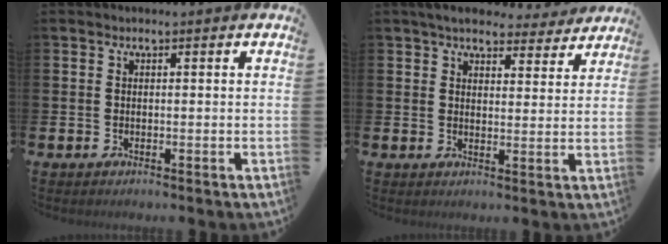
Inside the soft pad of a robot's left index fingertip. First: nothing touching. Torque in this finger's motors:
{"motor_torque": [1.07, -1.07, 0.32, 0.06]}